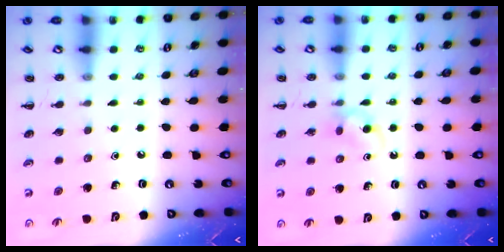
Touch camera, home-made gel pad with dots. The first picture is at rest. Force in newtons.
{"total": 2.7, "press": 2.4, "slide": 1.2}